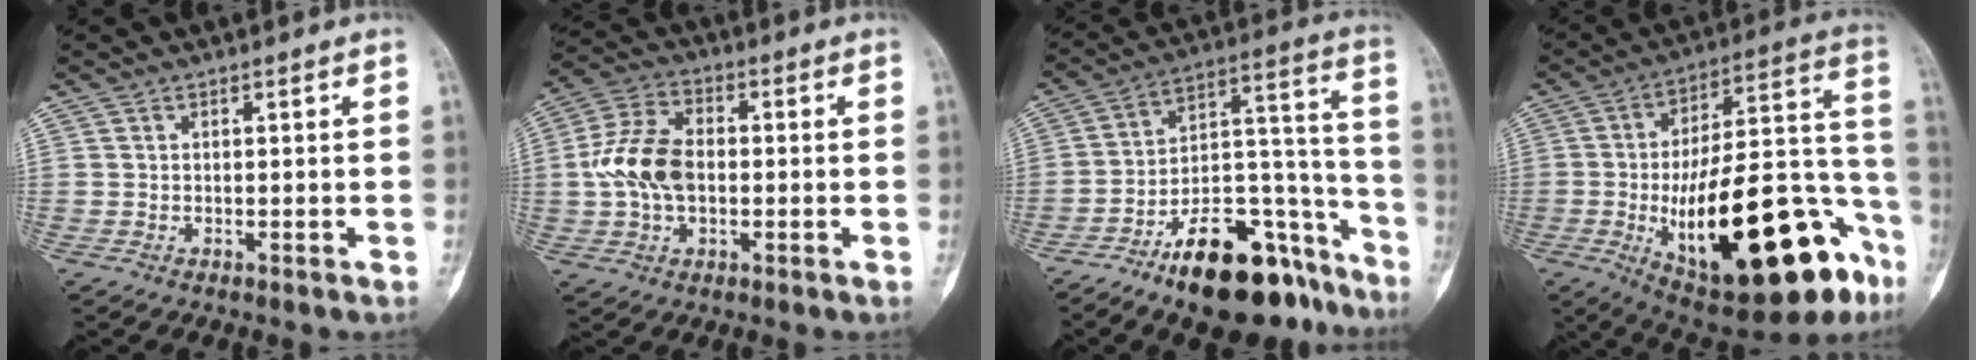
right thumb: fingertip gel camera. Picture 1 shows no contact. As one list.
[{"total": 11.4, "force": [-0.3, 7.5, 8.7], "torque": [-0.164, 0.022, -0.011]}, {"total": 22.3, "force": [-15.1, 9.5, 13.4], "torque": [-0.143, 0.120, -0.240]}, {"total": 32.6, "force": [-13.1, 11.7, 27.4], "torque": [-0.359, 0.059, -0.180]}]